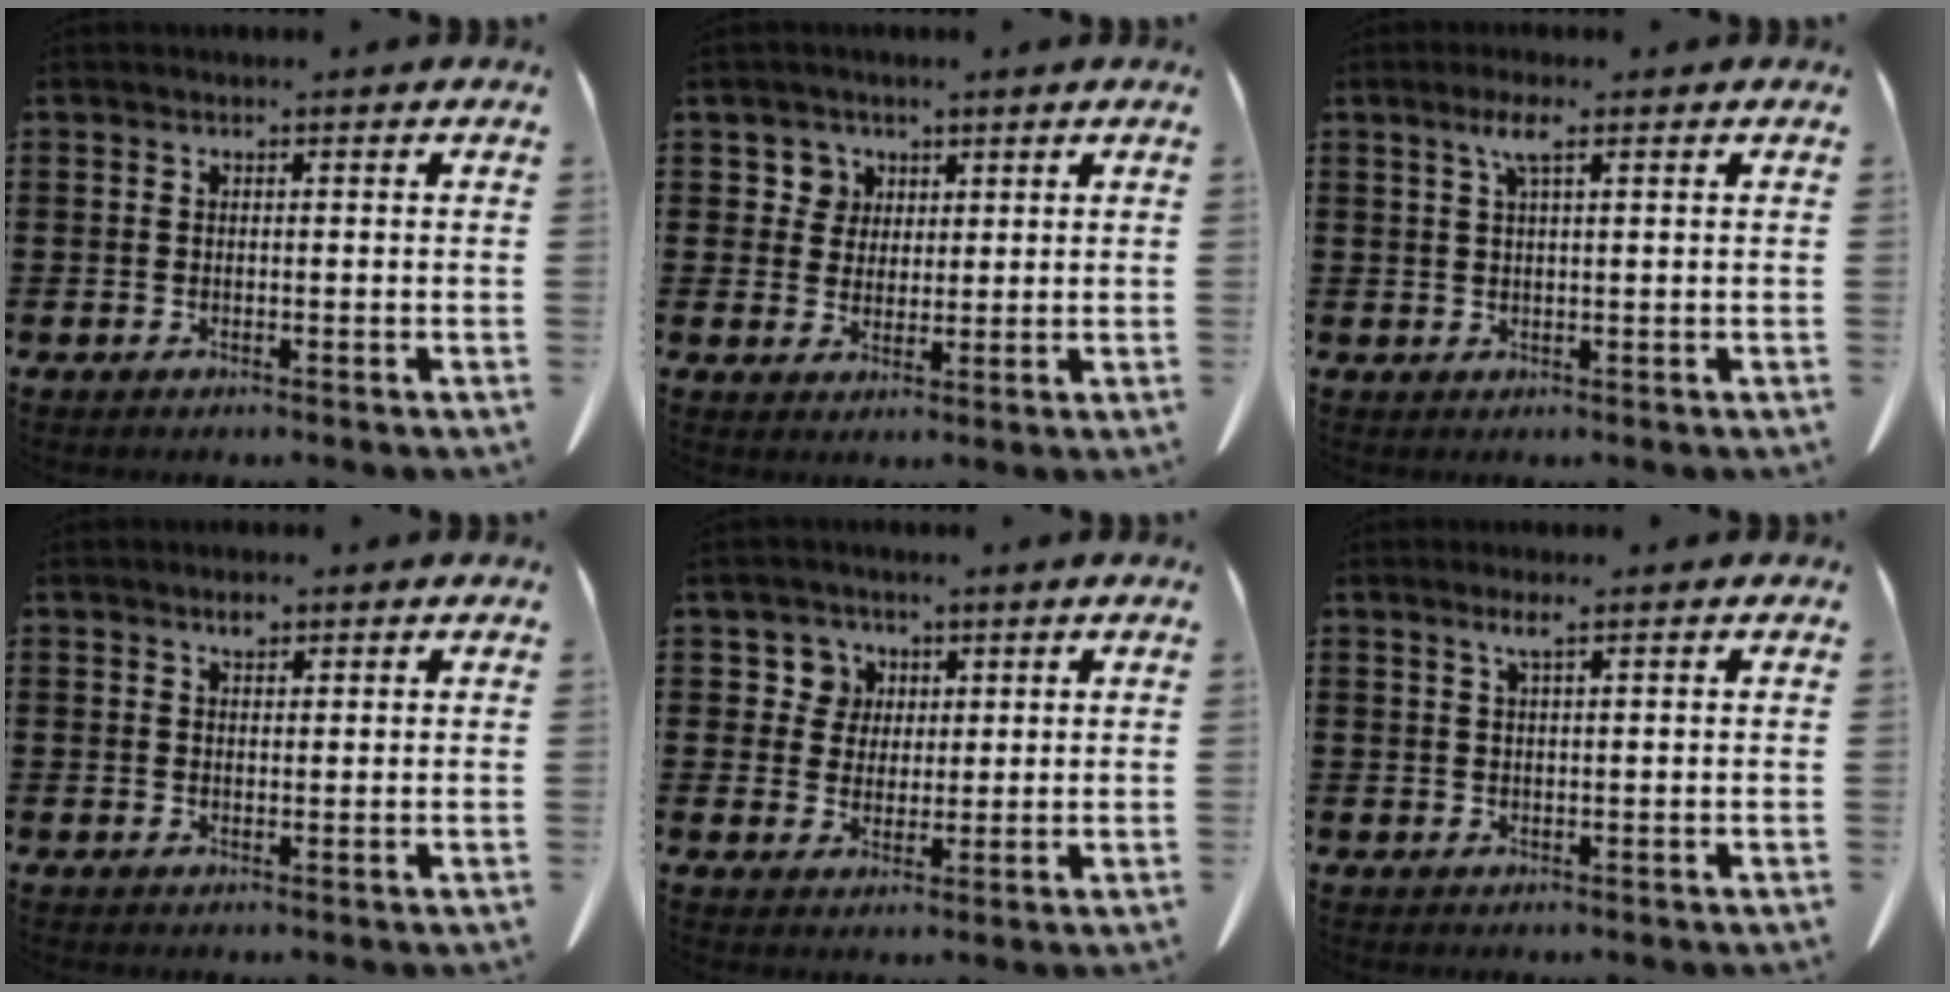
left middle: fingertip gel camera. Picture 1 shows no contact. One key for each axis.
{"total": 3.8, "fx": 2.1, "fy": 3.2, "fz": 0.4, "tx": -0.018, "ty": 0.007, "tz": 0.037}
{"total": 3.5, "fx": 1.8, "fy": 0.6, "fz": 3.0, "tx": -0.063, "ty": 0.006, "tz": 0.030}
{"total": 1.9, "fx": 1.4, "fy": 0.7, "fz": 1.0, "tx": -0.016, "ty": -0.002, "tz": 0.024}
{"total": 4.7, "fx": 2.3, "fy": 4.0, "fz": 0.7, "tx": -0.029, "ty": 0.010, "tz": 0.041}
{"total": 2.1, "fx": 1.3, "fy": 0.1, "fz": 1.6, "tx": -0.035, "ty": 0.000, "tz": 0.024}